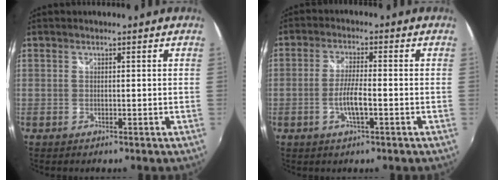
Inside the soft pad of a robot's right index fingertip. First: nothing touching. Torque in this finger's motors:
{"motor_torque": [0.51, -0.06, 0.36, 0.08]}